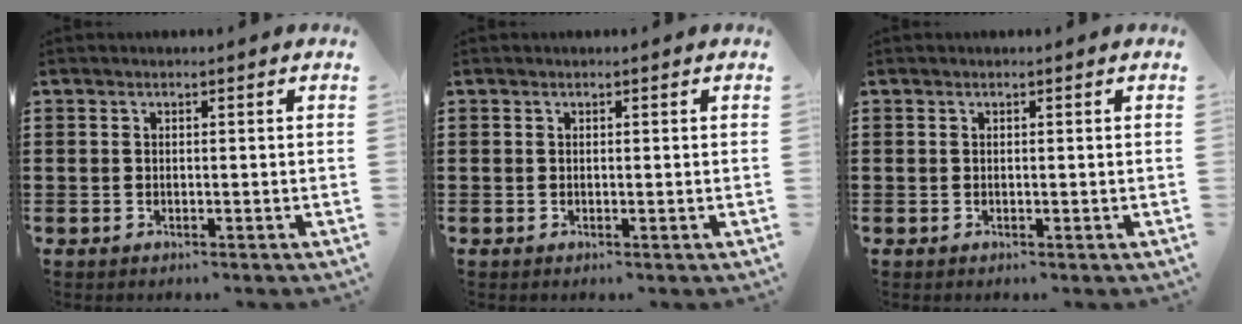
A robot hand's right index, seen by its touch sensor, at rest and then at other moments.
{"total": 0.0}
{"total": 0.0}